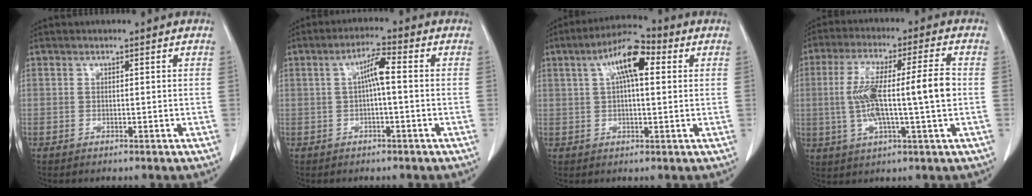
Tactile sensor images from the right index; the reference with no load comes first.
{"total": 4.2, "force": [0.2, 0.4, 4.2], "torque": [-0.075, 0.012, 0.004]}
{"total": 8.9, "force": [2.8, 2.5, 8.0], "torque": [-0.147, 0.030, 0.045]}
{"total": 13.2, "force": [-0.1, 1.2, 13.2], "torque": [-0.248, 0.018, -0.003]}